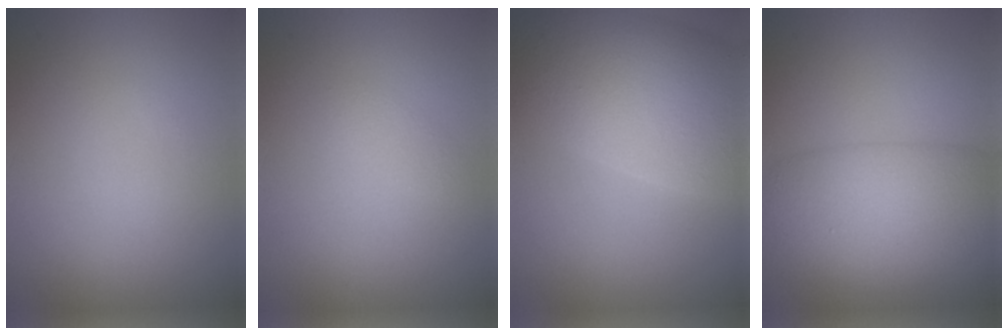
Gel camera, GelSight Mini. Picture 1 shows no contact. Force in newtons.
{"total": 0.8, "press": 0.8, "slide": 0.1}
{"total": 11.6, "press": 11.5, "slide": 0.6}
{"total": 8.4, "press": 8.4, "slide": 0.2}